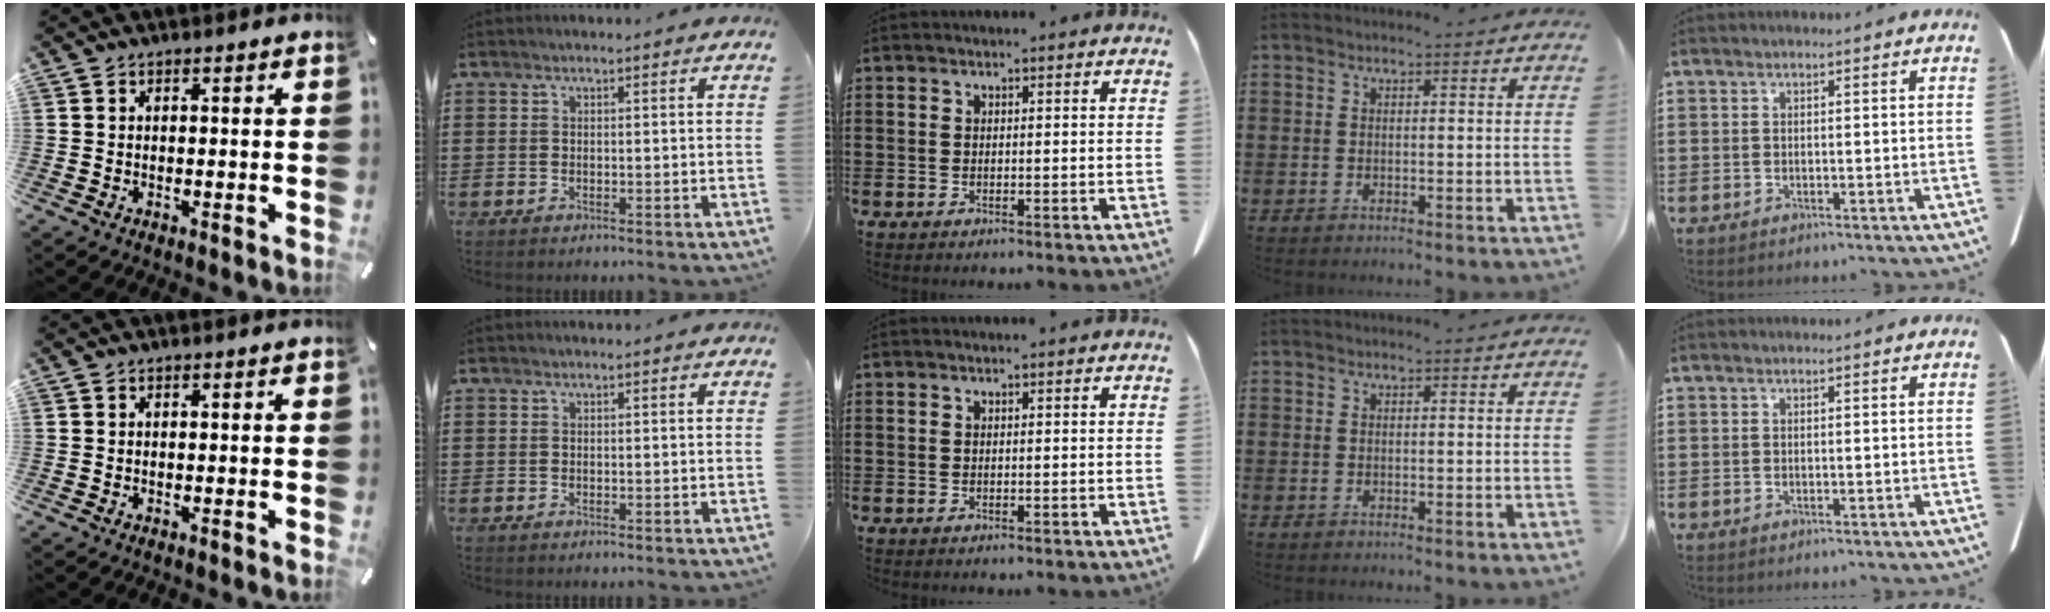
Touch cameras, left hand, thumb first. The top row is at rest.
{}